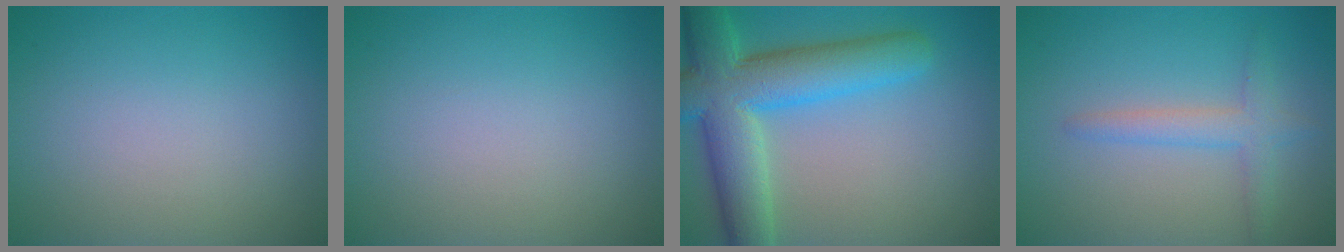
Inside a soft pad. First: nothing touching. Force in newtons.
{"total": 0.0}
{"total": 9.4, "press": 9.4, "slide": 0.6}
{"total": 2.4, "press": 2.4, "slide": 0.2}